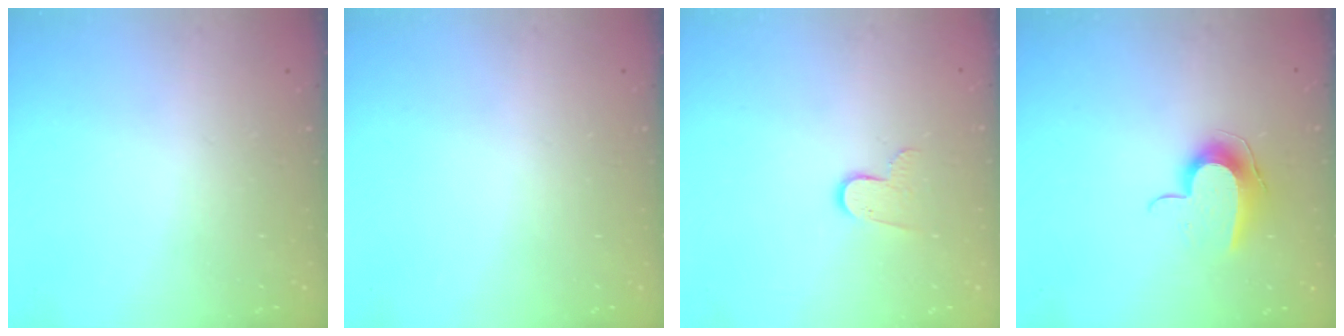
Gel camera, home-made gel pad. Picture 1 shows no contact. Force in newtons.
{"total": 0.0}
{"total": 7.6, "press": 7.6, "slide": 0.7}
{"total": 10.7, "press": 10.6, "slide": 0.8}